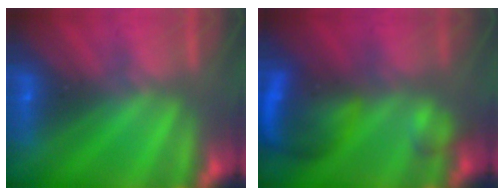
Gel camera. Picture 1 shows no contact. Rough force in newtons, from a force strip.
{"total": 5.8}